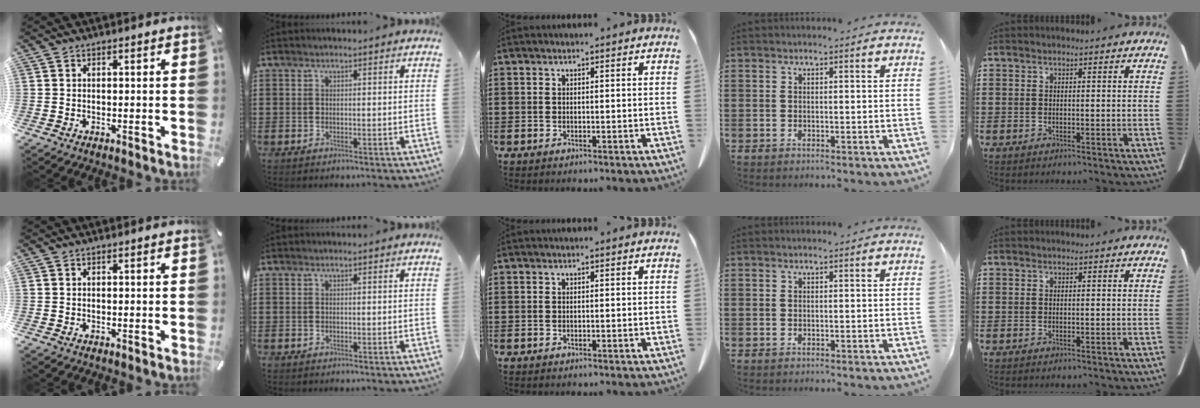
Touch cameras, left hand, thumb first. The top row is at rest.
{}